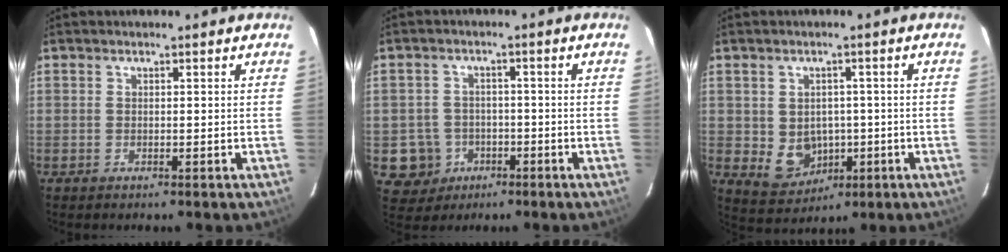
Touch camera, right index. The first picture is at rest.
{"total": 6.9, "force": [-2.3, 6.5, 0.8], "torque": [-0.035, 0.022, -0.026]}
{"total": 6.9, "force": [-1.1, 6.1, 3.0], "torque": [-0.068, 0.002, 0.007]}